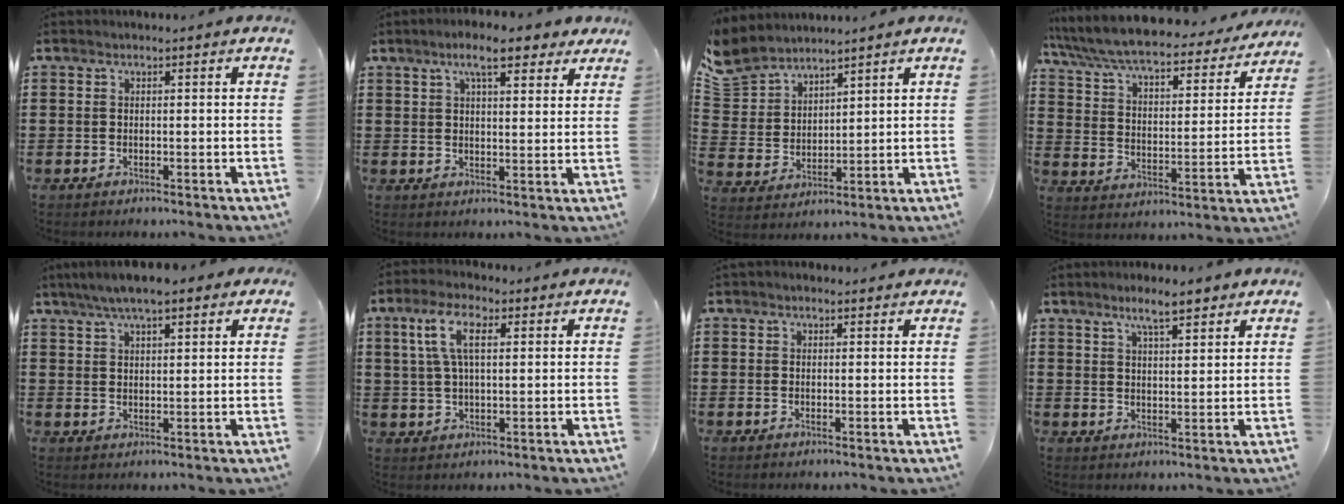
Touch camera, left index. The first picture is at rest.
{"total": 7.6, "force": [5.4, 2.0, 4.9], "torque": [-0.093, -0.001, 0.093]}
{"total": 6.0, "force": [5.3, 2.5, 0.9], "torque": [-0.048, -0.021, 0.097]}
{"total": 7.4, "force": [6.8, 0.6, 2.9], "torque": [-0.086, -0.046, 0.112]}
{"total": 5.7, "force": [4.2, 1.4, 3.6], "torque": [-0.078, 0.003, 0.075]}
{"total": 7.0, "force": [2.5, 2.9, 5.9], "torque": [-0.125, 0.012, 0.043]}
{"total": 0.9, "force": [0.8, 0.3, 0.3], "torque": [-0.008, 0.002, 0.015]}
{"total": 5.4, "force": [4.1, 1.0, 3.4], "torque": [-0.076, 0.001, 0.071]}